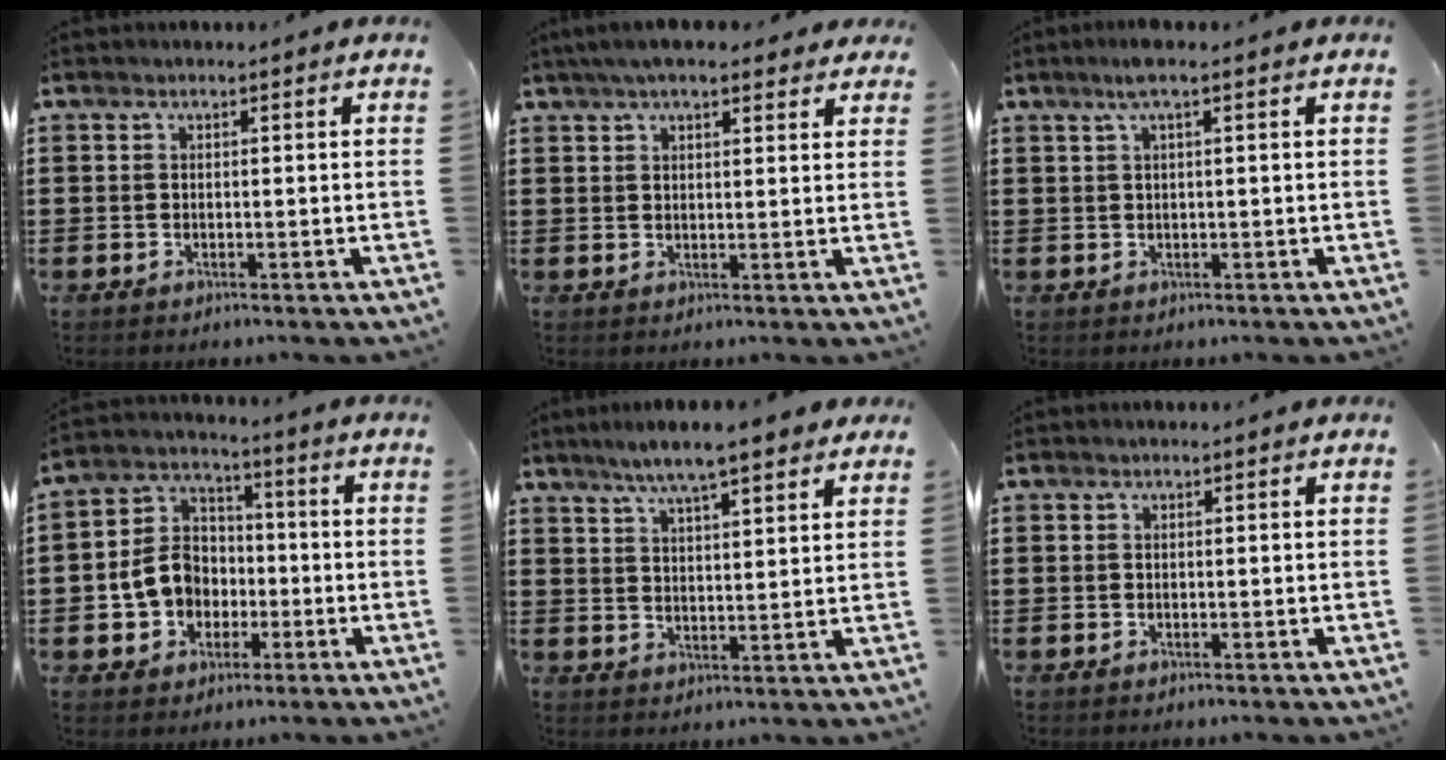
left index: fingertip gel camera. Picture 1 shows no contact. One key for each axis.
{"total": 4.9, "fx": 3.9, "fy": 1.2, "fz": 2.8, "tx": -0.064, "ty": 0.003, "tz": 0.070}
{"total": 2.4, "fx": 1.1, "fy": 0.1, "fz": 2.1, "tx": -0.044, "ty": 0.001, "tz": 0.018}
{"total": 8.4, "fx": -1.6, "fy": 7.3, "fz": 3.7, "tx": -0.111, "ty": 0.021, "tz": -0.034}
{"total": 6.7, "fx": 5.5, "fy": 0.7, "fz": 3.6, "tx": -0.084, "ty": -0.007, "tz": 0.098}
{"total": 0.0}